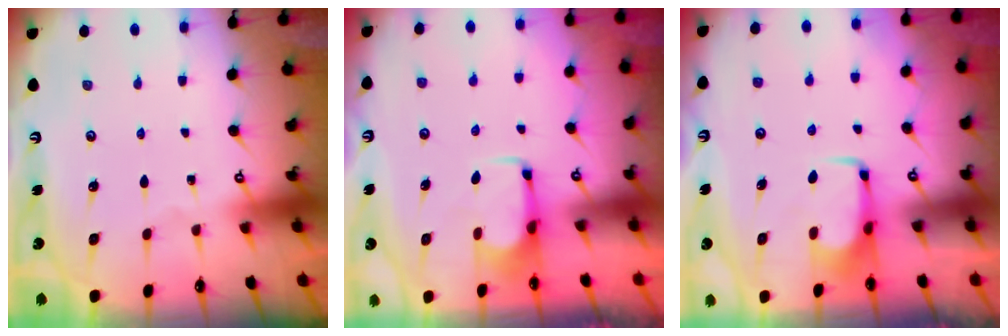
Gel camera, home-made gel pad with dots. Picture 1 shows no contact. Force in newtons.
{"total": 2.7, "press": 2.6, "slide": 0.9}
{"total": 1.7, "press": 1.6, "slide": 0.5}